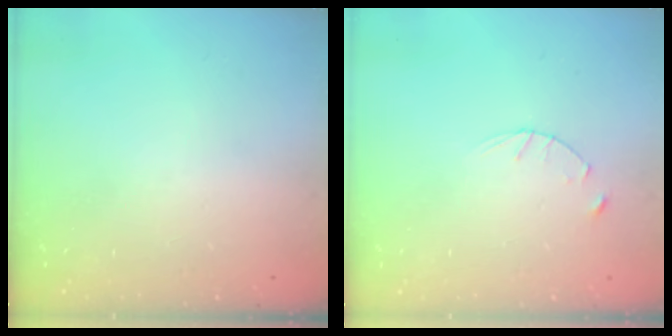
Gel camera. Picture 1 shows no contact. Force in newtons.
{"total": 2.8, "press": 2.8, "slide": 0.4}